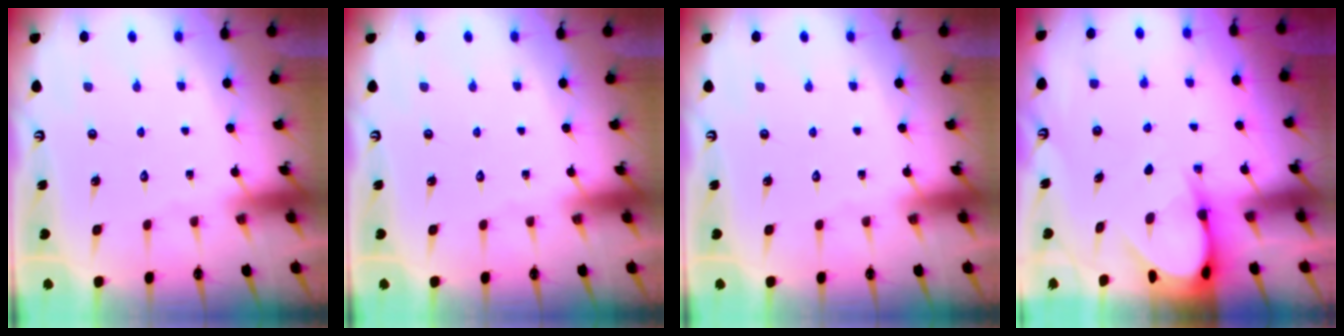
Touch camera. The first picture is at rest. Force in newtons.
{"total": 0.0}
{"total": 0.0}
{"total": 5.3, "press": 5.3, "slide": 0.7}